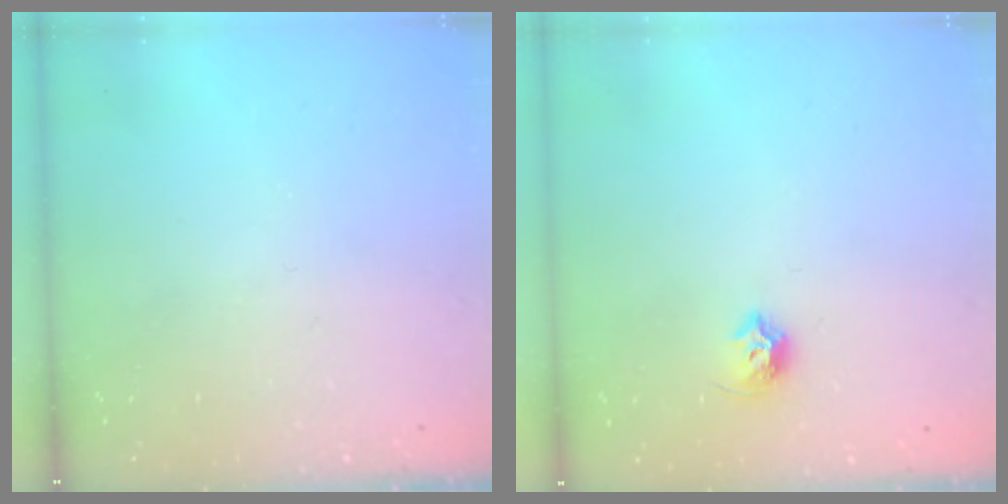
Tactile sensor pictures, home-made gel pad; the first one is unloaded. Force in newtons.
{"total": 7.1, "press": 7.0, "slide": 0.8}